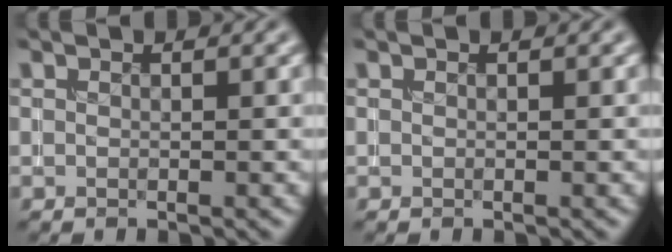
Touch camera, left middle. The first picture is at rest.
{"total": 0.0}